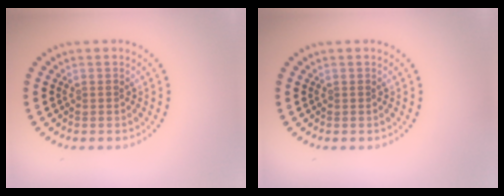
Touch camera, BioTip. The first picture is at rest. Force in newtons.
{"total": 0.0}